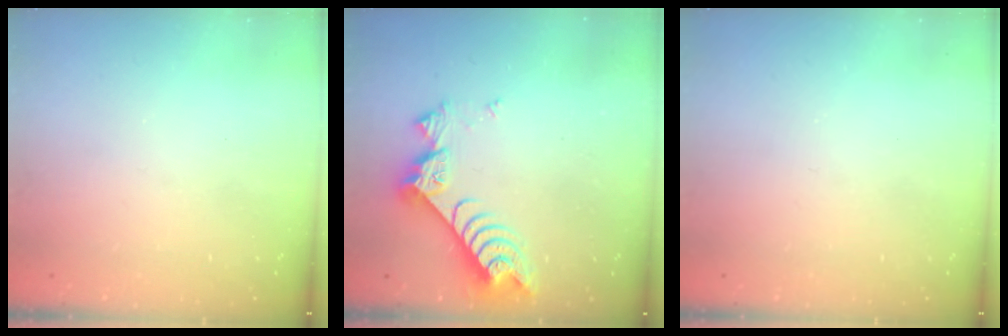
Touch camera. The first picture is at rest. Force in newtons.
{"total": 7.9, "press": 7.9, "slide": 0.7}
{"total": 0.0}